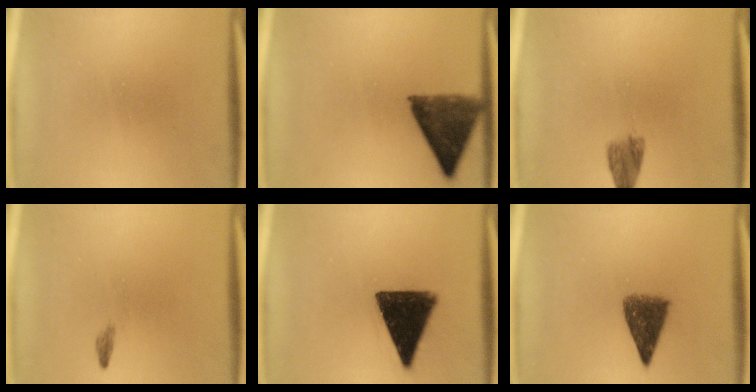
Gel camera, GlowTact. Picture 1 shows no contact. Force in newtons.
{"total": 8.4}
{"total": 2.1}
{"total": 0.5}
{"total": 13.0}
{"total": 6.3}